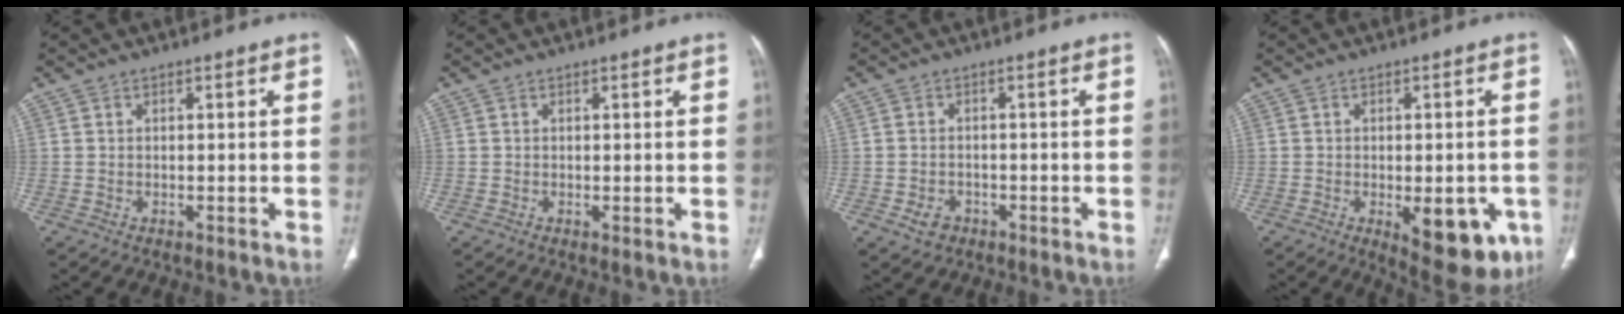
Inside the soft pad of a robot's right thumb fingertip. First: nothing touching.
{"total": 0.0}
{"total": 3.2, "force": [-1.5, 2.5, 1.4], "torque": [-0.020, 0.012, -0.019]}
{"total": 12.8, "force": [-4.4, 5.7, 10.6], "torque": [-0.107, -0.003, -0.042]}